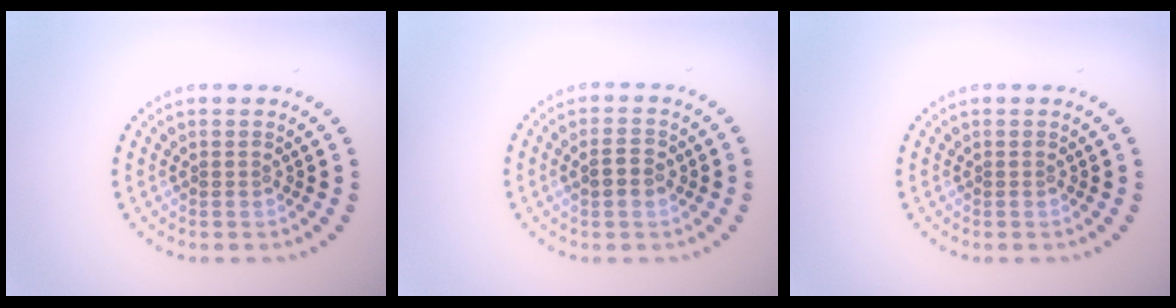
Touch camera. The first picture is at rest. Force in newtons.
{"total": 2.2, "press": 2.2, "slide": 0.1}
{"total": 0.0}